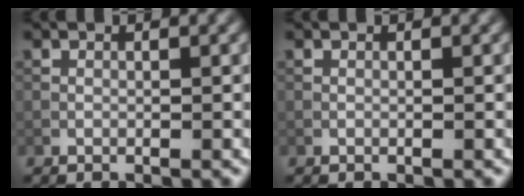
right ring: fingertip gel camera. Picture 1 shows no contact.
{"total": 0.0}